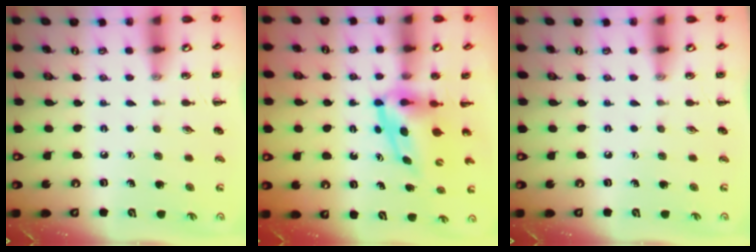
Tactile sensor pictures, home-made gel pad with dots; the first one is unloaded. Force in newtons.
{"total": 5.7, "press": 5.7, "slide": 0.9}
{"total": 0.0}